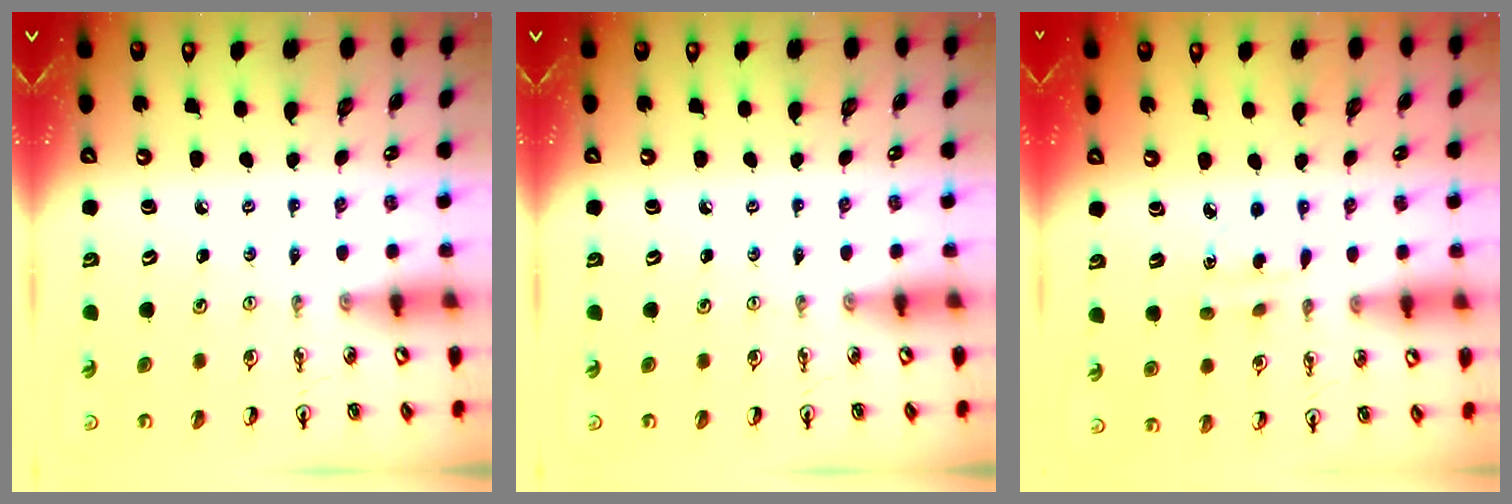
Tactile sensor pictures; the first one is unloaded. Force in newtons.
{"total": 0.0}
{"total": 3.3, "press": 3.2, "slide": 0.8}